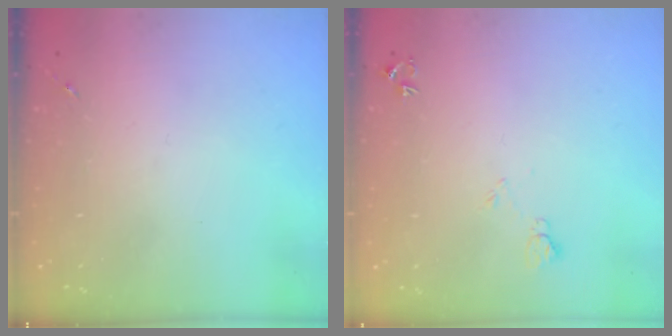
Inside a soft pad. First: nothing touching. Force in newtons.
{"total": 6.2, "press": 6.1, "slide": 1.2}